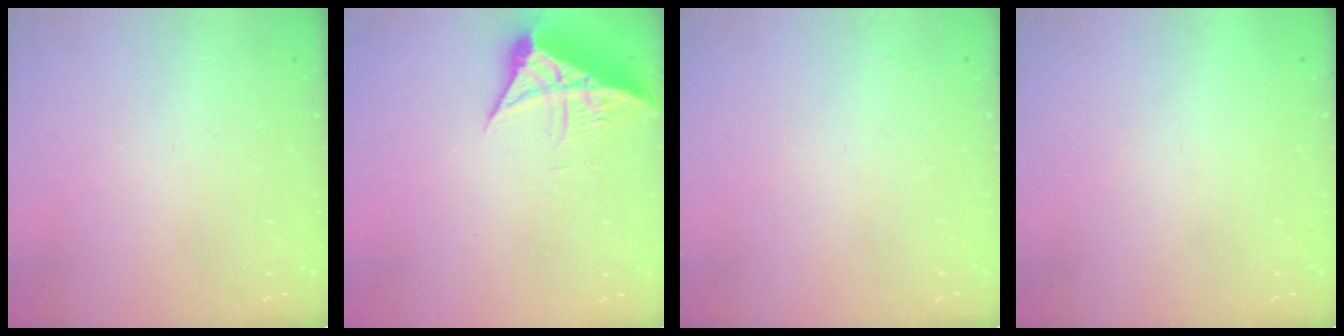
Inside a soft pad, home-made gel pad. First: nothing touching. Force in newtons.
{"total": 7.2, "press": 7.2, "slide": 0.8}
{"total": 1.9, "press": 1.9, "slide": 0.3}
{"total": 1.5, "press": 1.5, "slide": 0.1}